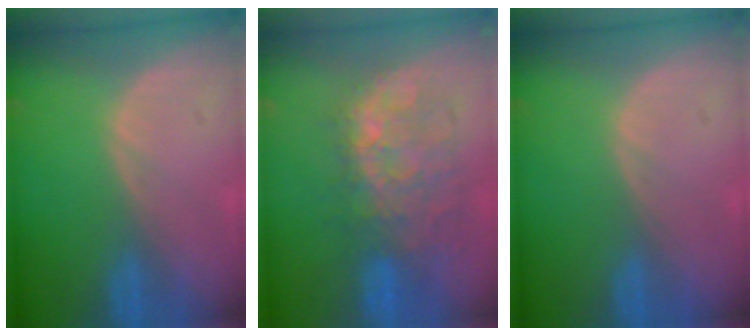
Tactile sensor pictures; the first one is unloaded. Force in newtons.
{"total": 9.6, "press": 9.3, "slide": 2.3}
{"total": 0.0}